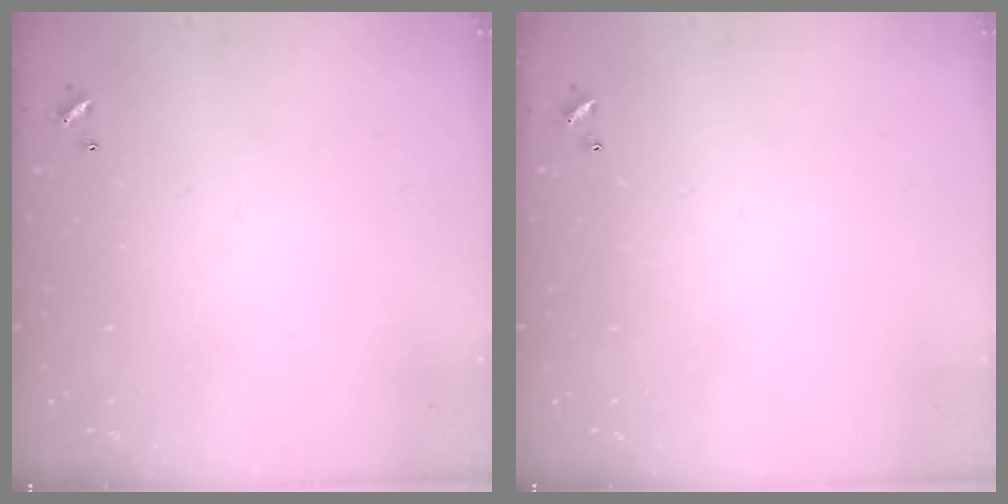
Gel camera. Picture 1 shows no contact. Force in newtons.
{"total": 0.0}